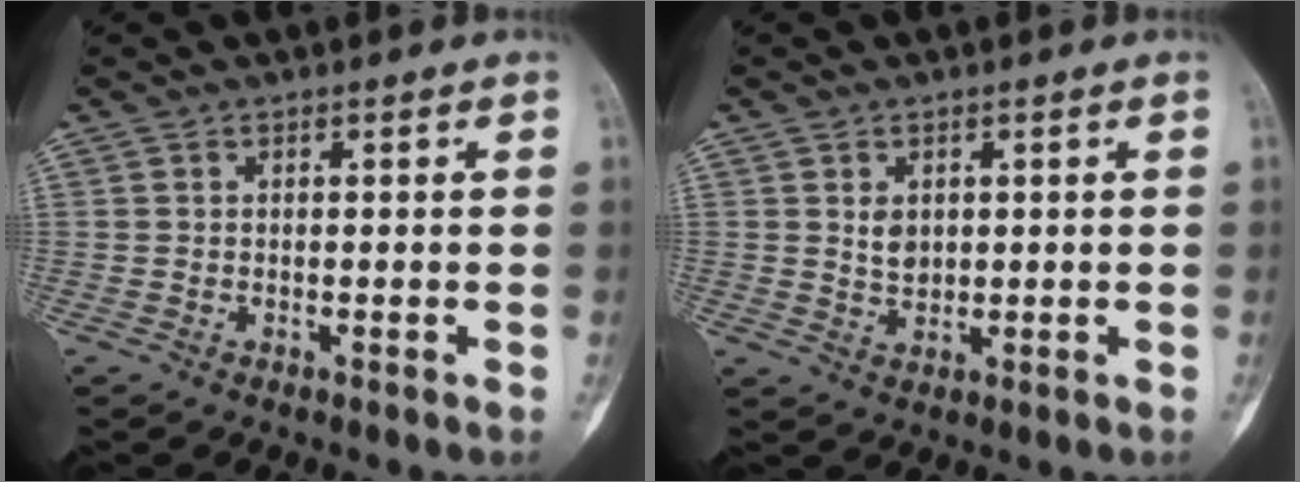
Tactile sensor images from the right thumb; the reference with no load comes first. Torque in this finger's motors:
{"motor_torque": [0.39, 0.02, 0.13, -0.21, 0.10]}